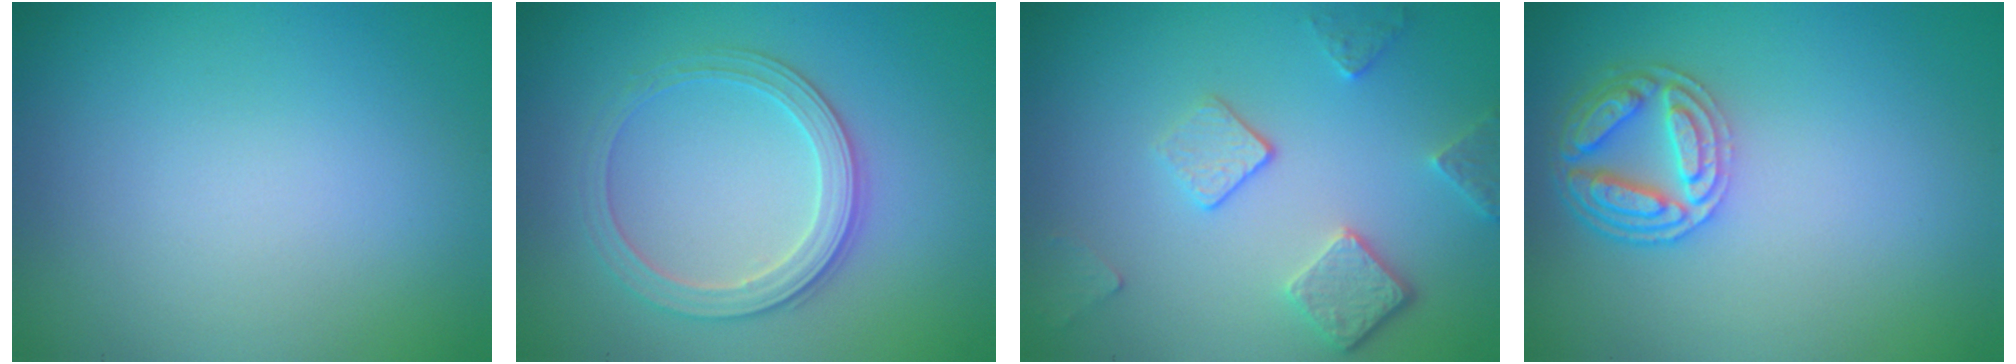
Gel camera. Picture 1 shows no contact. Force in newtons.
{"total": 3.1, "press": 2.9, "slide": 1.0}
{"total": 3.8, "press": 2.9, "slide": 2.4}
{"total": 4.5, "press": 4.0, "slide": 2.1}